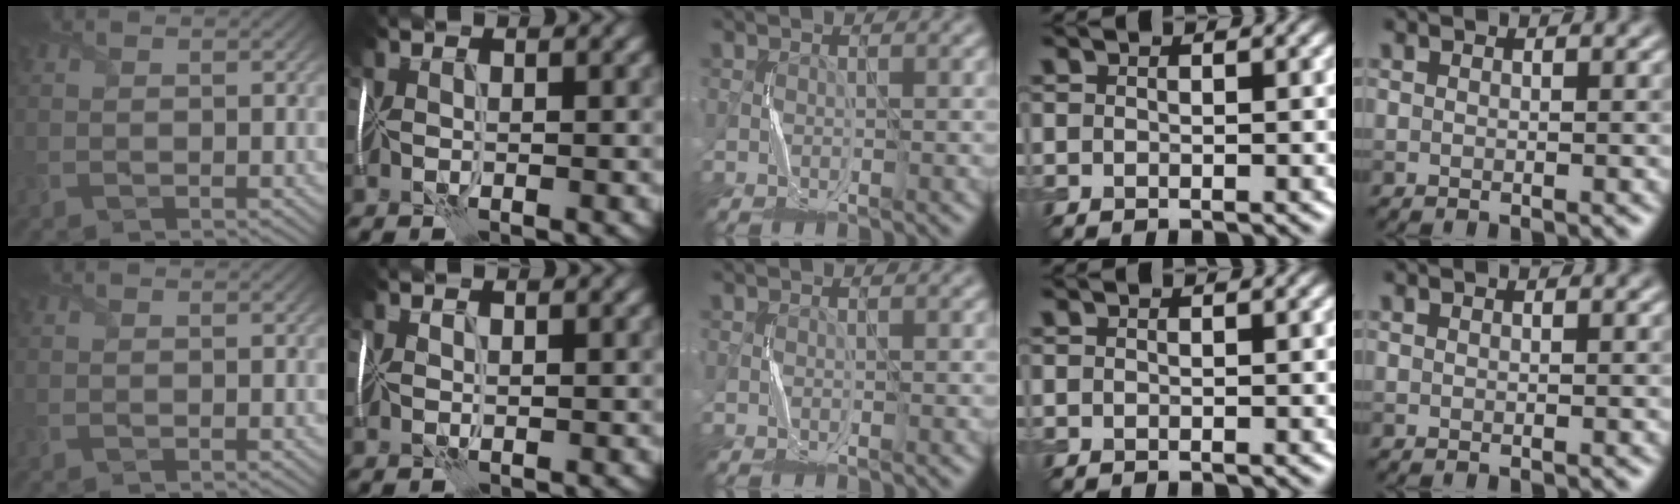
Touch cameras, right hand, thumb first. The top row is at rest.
{}